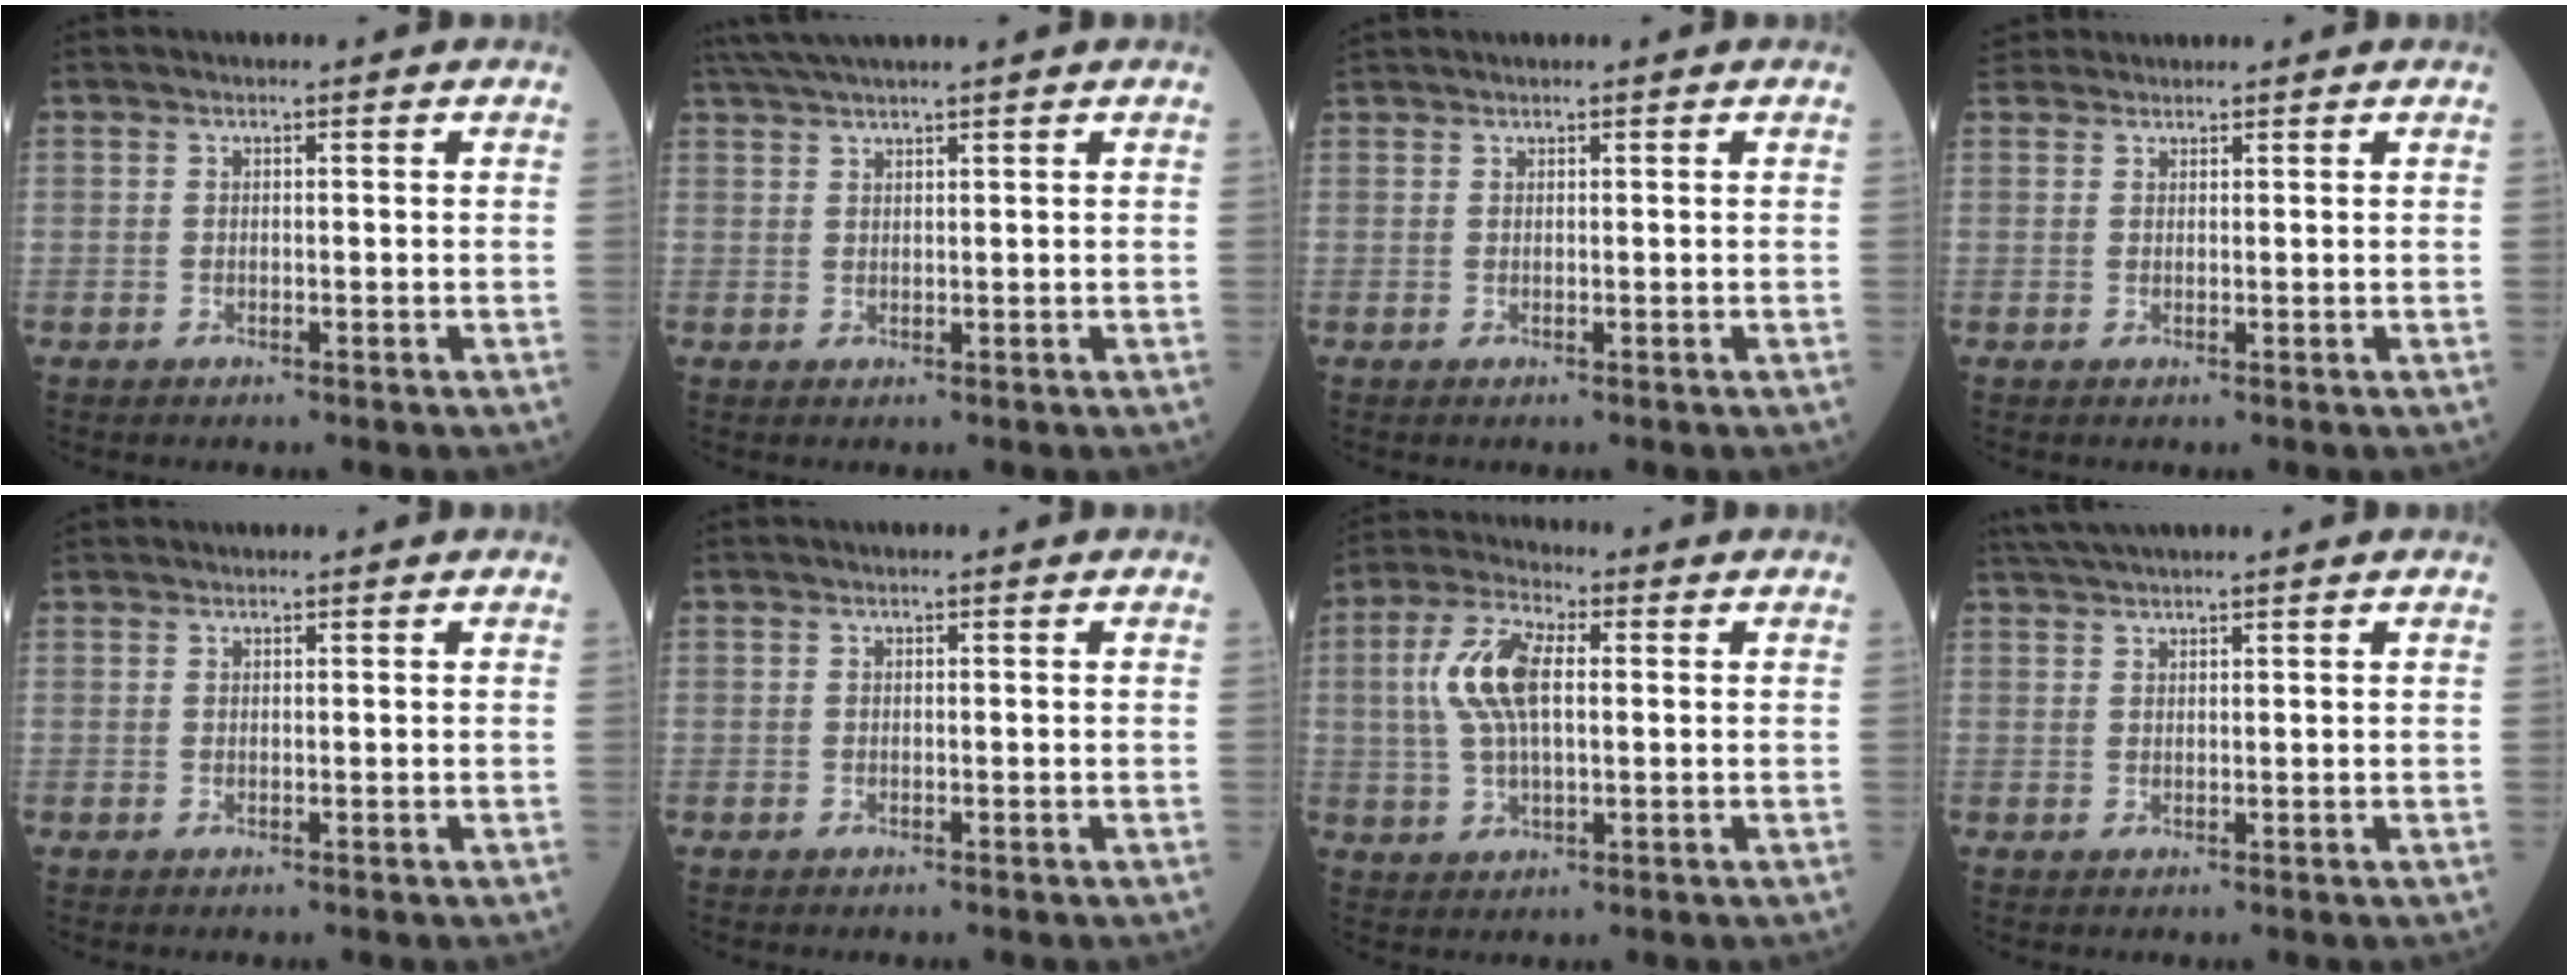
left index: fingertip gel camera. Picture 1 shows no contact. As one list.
[{"total": 6.3, "force": [5.3, -0.9, 3.2], "torque": [-0.055, 0.034, 0.096]}, {"total": 0.7, "force": [0.7, -0.1, 0.0], "torque": [-0.009, 0.015, 0.022]}, {"total": 2.9, "force": [2.8, 0.8, 0.2], "torque": [-0.009, 0.029, 0.051]}, {"total": 0.7, "force": [0.6, 0.2, -0.1], "torque": [-0.008, 0.009, 0.013]}, {"total": 0.0}, {"total": 9.2, "force": [1.4, 3.4, 8.4], "torque": [-0.190, 0.017, 0.026]}, {"total": 5.0, "force": [4.4, -0.4, 2.4], "torque": [-0.042, 0.035, 0.082]}]